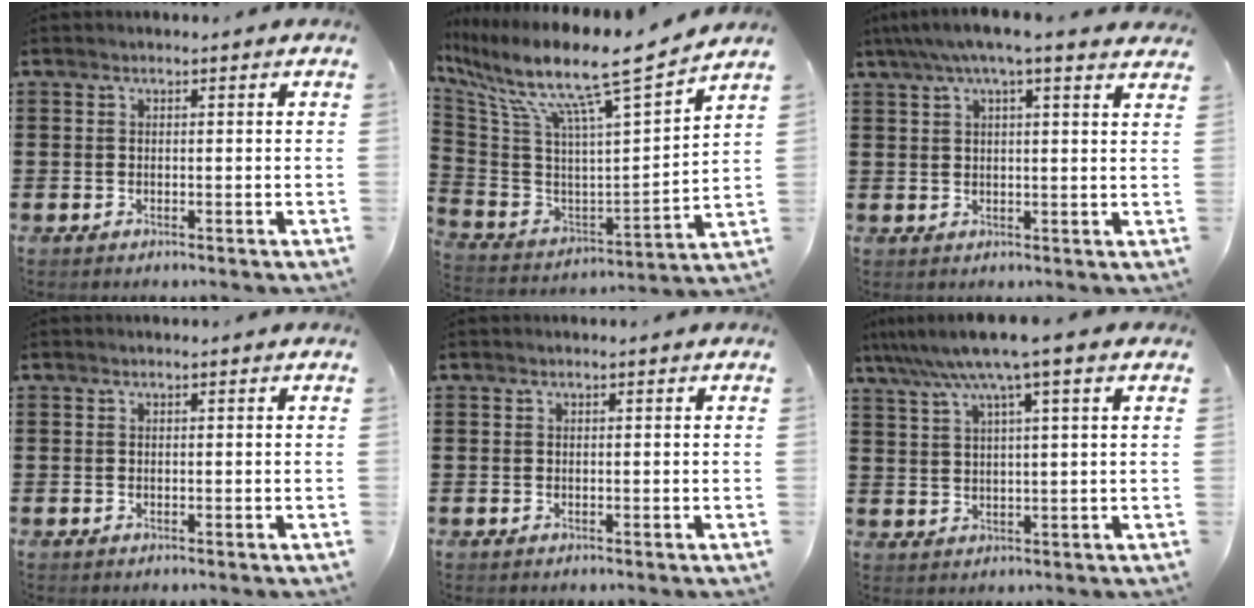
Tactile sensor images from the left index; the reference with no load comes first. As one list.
[{"total": 12.0, "force": [9.1, 0.7, 7.7], "torque": [-0.171, -0.068, 0.142]}, {"total": 4.7, "force": [3.6, 0.4, 3.0], "torque": [-0.070, -0.003, 0.063]}, {"total": 0.0}, {"total": 0.0}, {"total": 7.2, "force": [4.5, -0.2, 5.6], "torque": [-0.119, -0.012, 0.076]}]